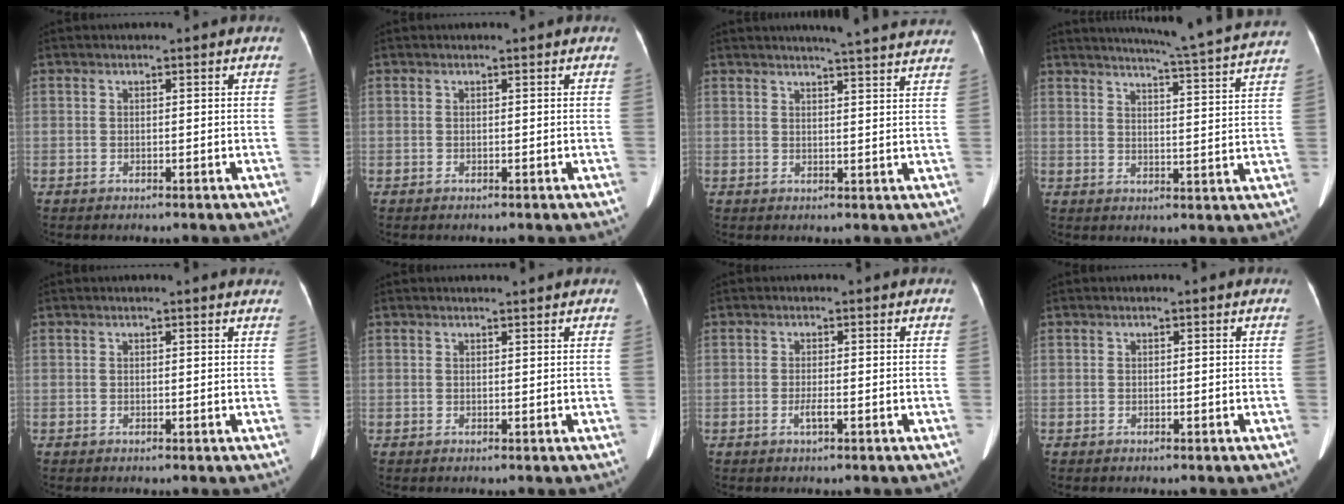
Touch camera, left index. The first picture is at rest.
{"total": 0.0}
{"total": 15.3, "force": [14.3, 0.2, 5.4], "torque": [-0.071, -0.024, 0.161]}
{"total": 18.1, "force": [16.7, -1.7, 6.6], "torque": [-0.112, -0.056, 0.201]}
{"total": 4.7, "force": [4.5, 0.6, 1.3], "torque": [-0.013, 0.006, 0.034]}
{"total": 1.6, "force": [1.6, 0.0, 0.3], "torque": [-0.008, 0.002, 0.023]}
{"total": 1.2, "force": [-0.7, 0.0, 1.0], "torque": [-0.026, -0.006, -0.011]}
{"total": 0.0}